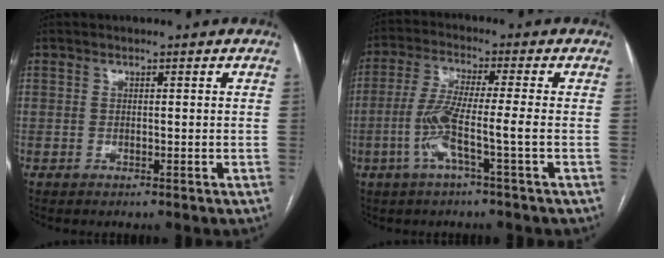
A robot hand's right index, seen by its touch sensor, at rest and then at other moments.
{"total": 7.8, "force": [-2.4, -0.4, 7.4], "torque": [-0.152, 0.004, -0.050]}